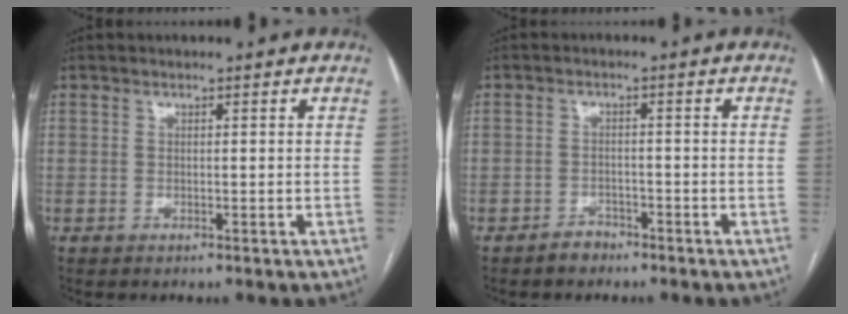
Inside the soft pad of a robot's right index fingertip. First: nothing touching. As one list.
[{"total": 2.3, "force": [-1.8, 1.3, 0.3], "torque": [-0.007, 0.005, -0.031]}]